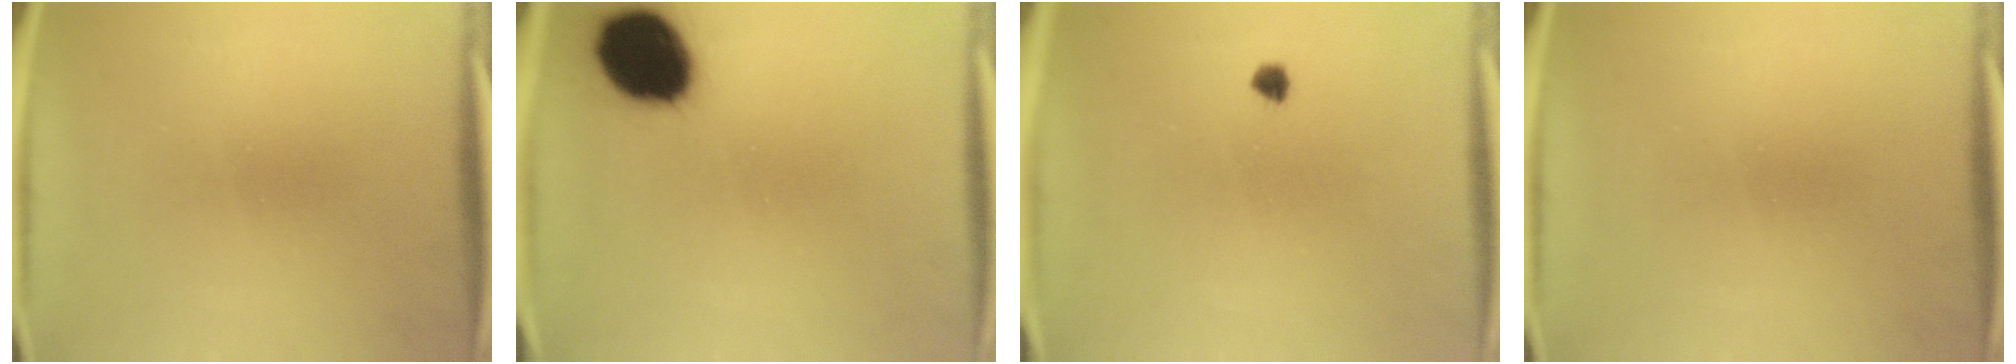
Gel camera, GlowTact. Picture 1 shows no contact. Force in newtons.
{"total": 16.1}
{"total": 1.3}
{"total": 0.0}